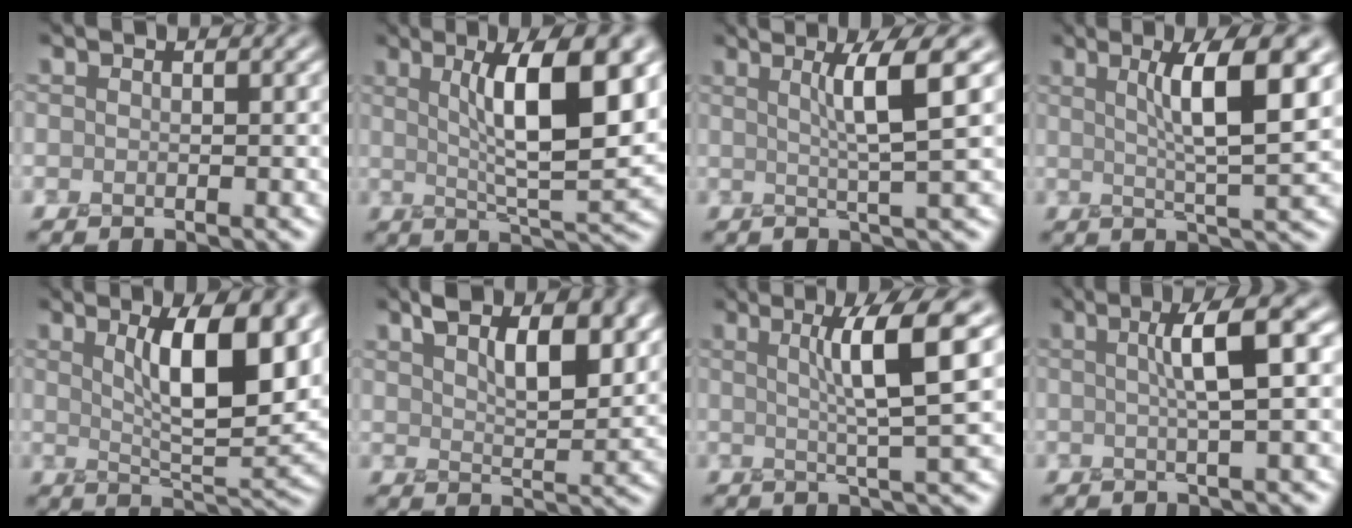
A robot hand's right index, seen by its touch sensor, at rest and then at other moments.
{"total": 9.4, "force": [2.7, 2.2, 8.7], "torque": [-0.120, -0.002, 0.048]}
{"total": 4.8, "force": [1.7, 0.4, 4.5], "torque": [-0.065, 0.010, 0.025]}
{"total": 7.1, "force": [2.3, 1.2, 6.7], "torque": [-0.089, 0.010, 0.034]}
{"total": 8.5, "force": [3.0, 2.3, 7.7], "torque": [-0.112, -0.005, 0.053]}
{"total": 5.8, "force": [3.2, 2.1, 4.3], "torque": [-0.074, 0.000, 0.057]}
{"total": 6.0, "force": [1.8, 0.5, 5.6], "torque": [-0.085, 0.010, 0.032]}
{"total": 5.0, "force": [1.0, 0.8, 4.9], "torque": [-0.069, 0.017, 0.011]}